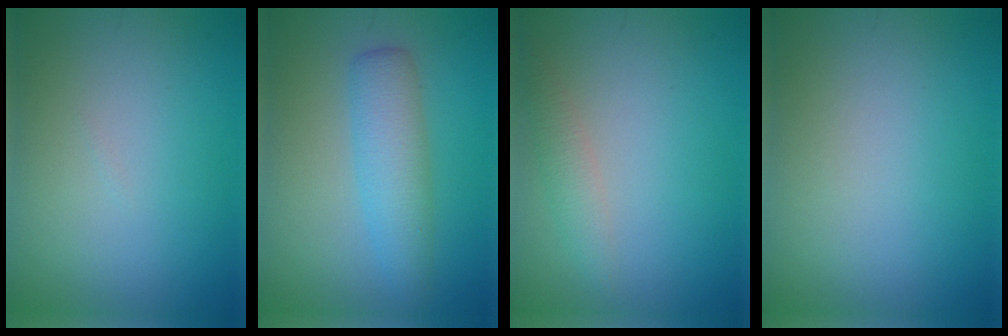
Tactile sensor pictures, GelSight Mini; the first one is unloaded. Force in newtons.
{"total": 3.9, "press": 3.9, "slide": 0.1}
{"total": 1.7, "press": 1.7, "slide": 0.1}
{"total": 0.0}